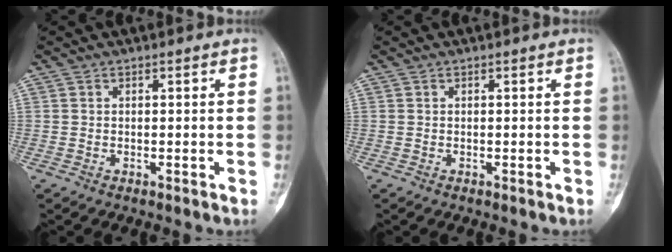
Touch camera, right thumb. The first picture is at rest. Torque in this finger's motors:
{"motor_torque": [0.14, 0.08, -0.04, 0.05, 0.04]}